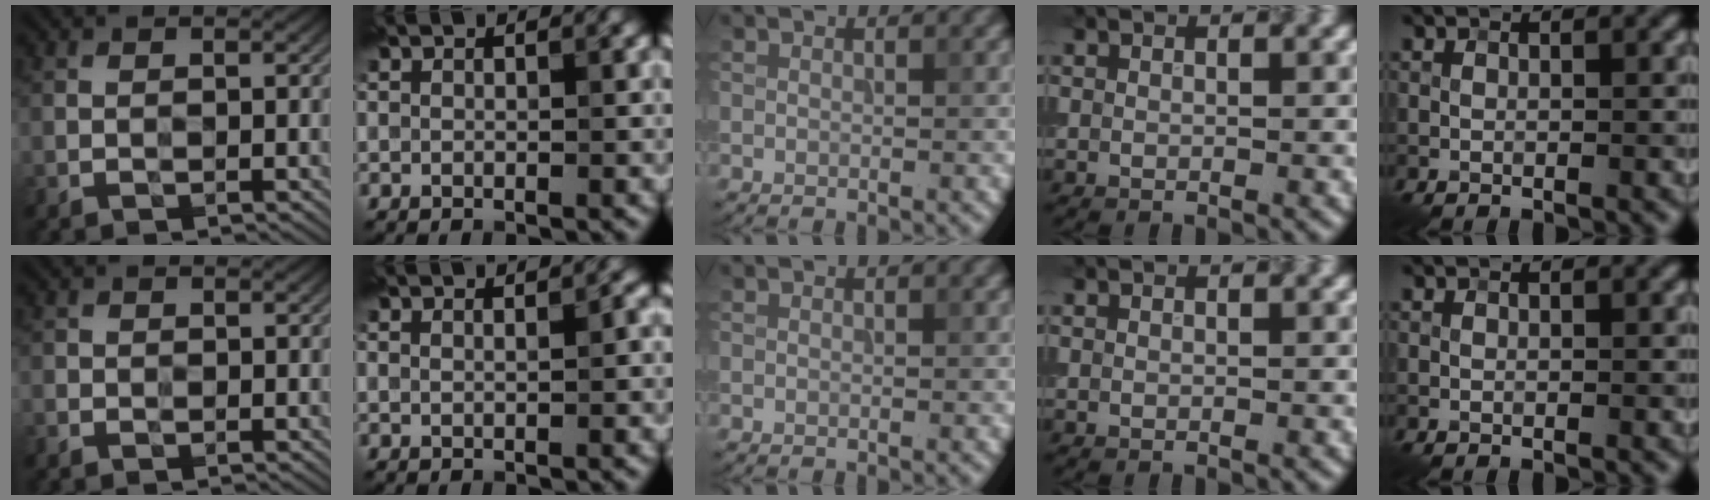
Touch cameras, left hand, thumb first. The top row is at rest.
{"thumb": {"total": 1.0, "force": [-0.8, 0.5, -0.1], "torque": [0.005, 0.000, -0.017]}, "index": {"total": 0.9, "force": [0.6, 0.1, 0.7], "torque": [-0.009, 0.001, 0.009]}}